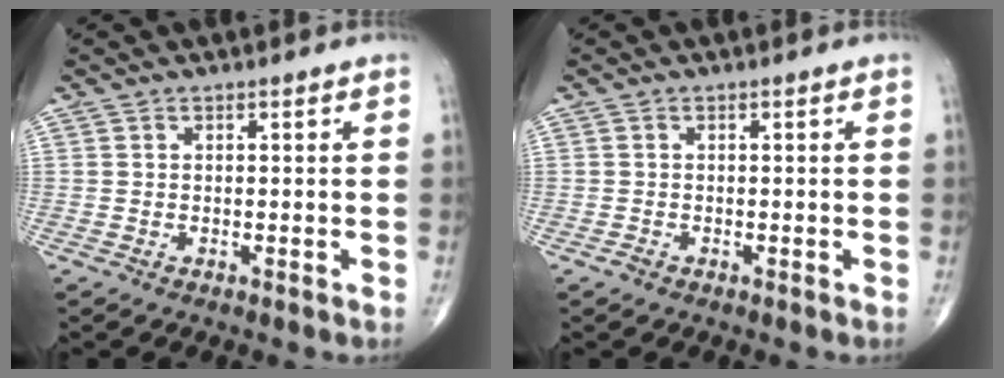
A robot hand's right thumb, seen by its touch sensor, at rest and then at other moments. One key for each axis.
{"total": 0.7, "fx": -0.5, "fy": 0.5, "fz": 0.2, "tx": -0.005, "ty": 0.000, "tz": -0.012}